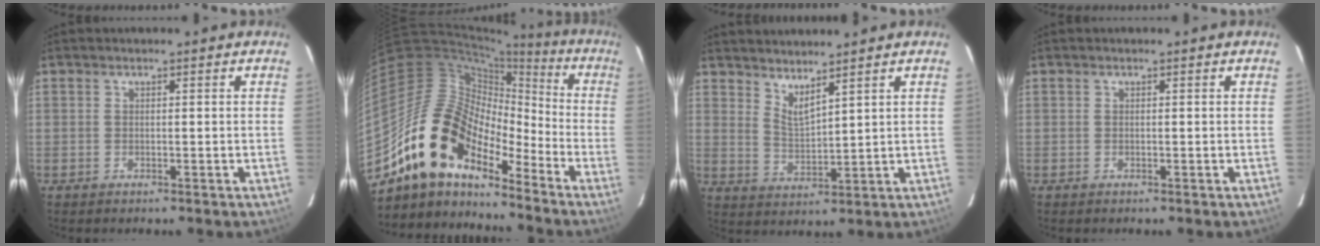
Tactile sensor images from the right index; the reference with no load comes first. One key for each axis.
{"total": 17.7, "fx": -13.2, "fy": 8.2, "fz": 8.4, "tx": -0.156, "ty": 0.005, "tz": -0.255}
{"total": 4.9, "fx": 4.1, "fy": 0.6, "fz": 2.5, "tx": -0.044, "ty": -0.009, "tz": 0.075}
{"total": 0.0}